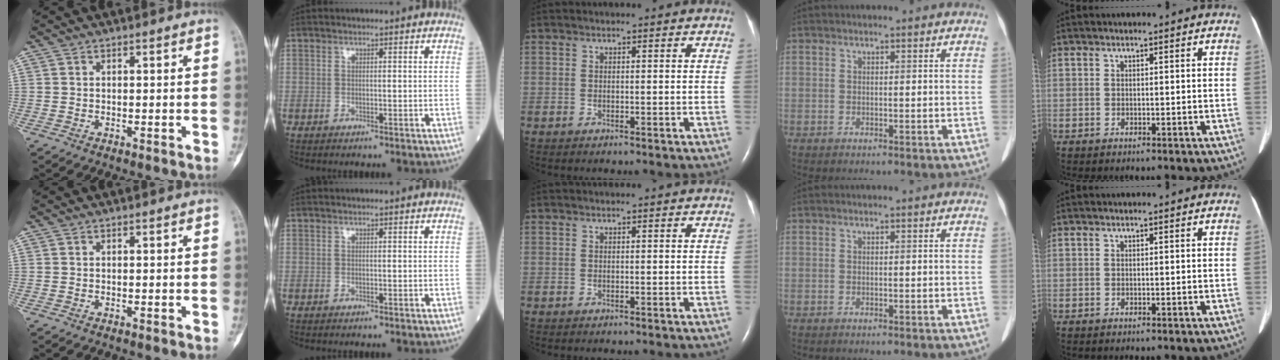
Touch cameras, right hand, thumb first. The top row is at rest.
{}